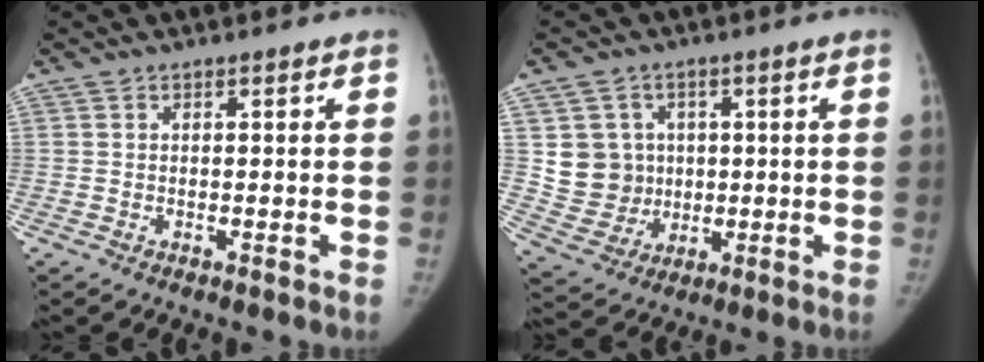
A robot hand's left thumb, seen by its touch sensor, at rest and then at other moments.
{"total": 8.9, "force": [1.3, 8.5, 2.3], "torque": [-0.001, -0.002, 0.037]}